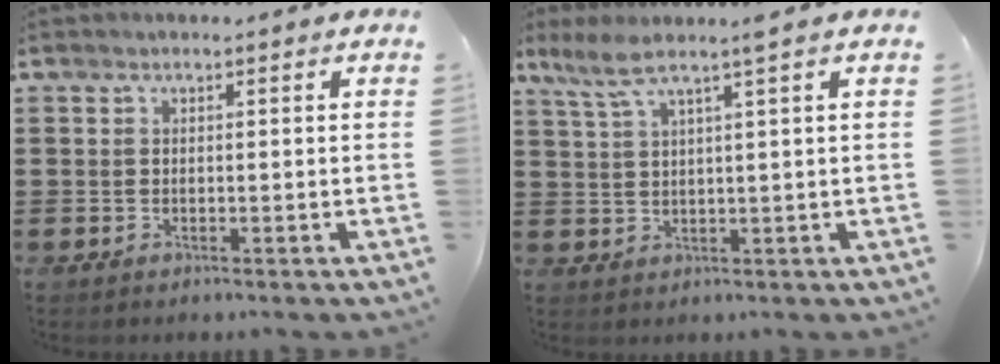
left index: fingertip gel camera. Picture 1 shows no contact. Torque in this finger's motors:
{"motor_torque": [1.06, -1.08, 0.22, 0.09]}